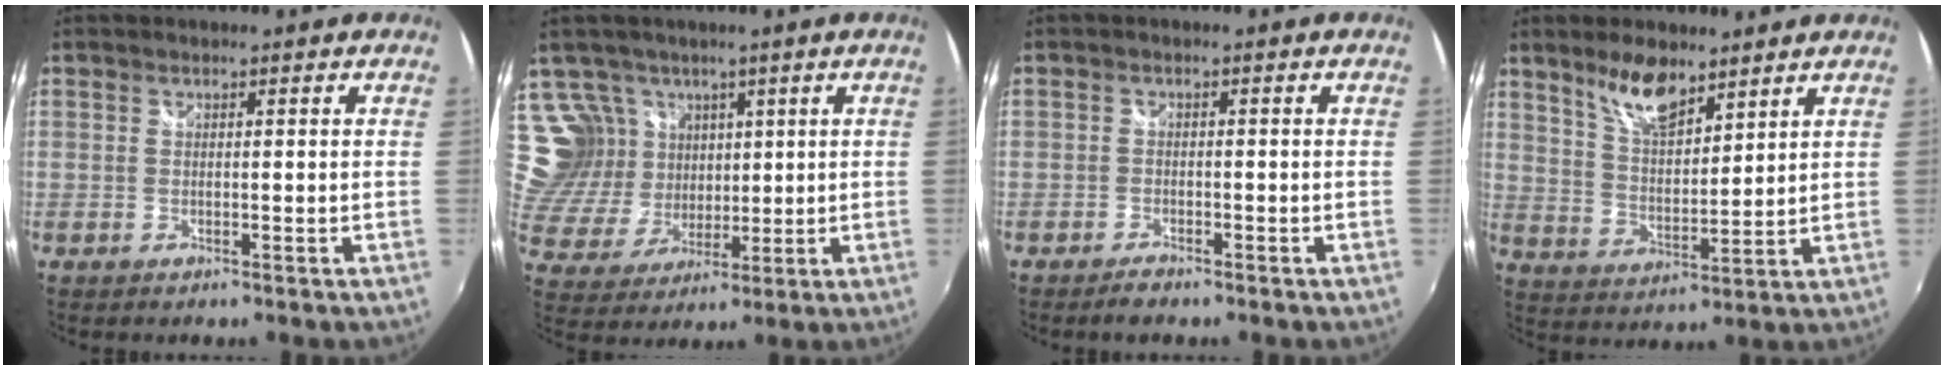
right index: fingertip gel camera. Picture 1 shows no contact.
{"total": 11.9, "force": [6.4, 9.3, 3.8], "torque": [-0.095, 0.012, 0.147]}
{"total": 2.1, "force": [-1.8, 0.7, 0.7], "torque": [-0.022, 0.000, -0.032]}
{"total": 8.9, "force": [6.5, 3.2, 5.2], "torque": [-0.091, 0.004, 0.125]}